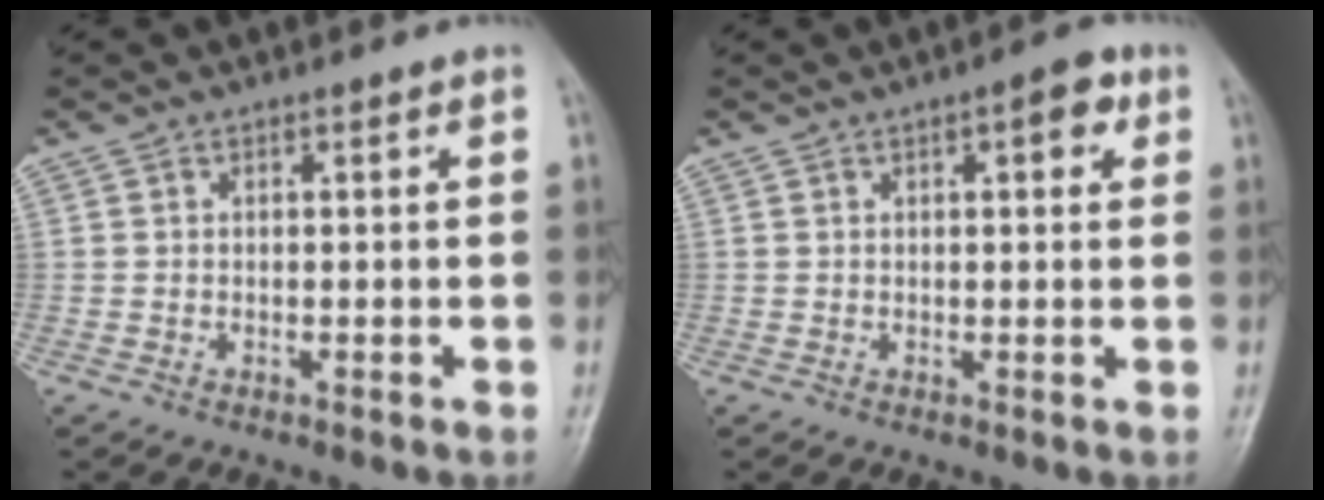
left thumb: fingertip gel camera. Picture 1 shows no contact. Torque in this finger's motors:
{"motor_torque": [-0.12, 0.00, 0.22, 0.20, 0.09]}